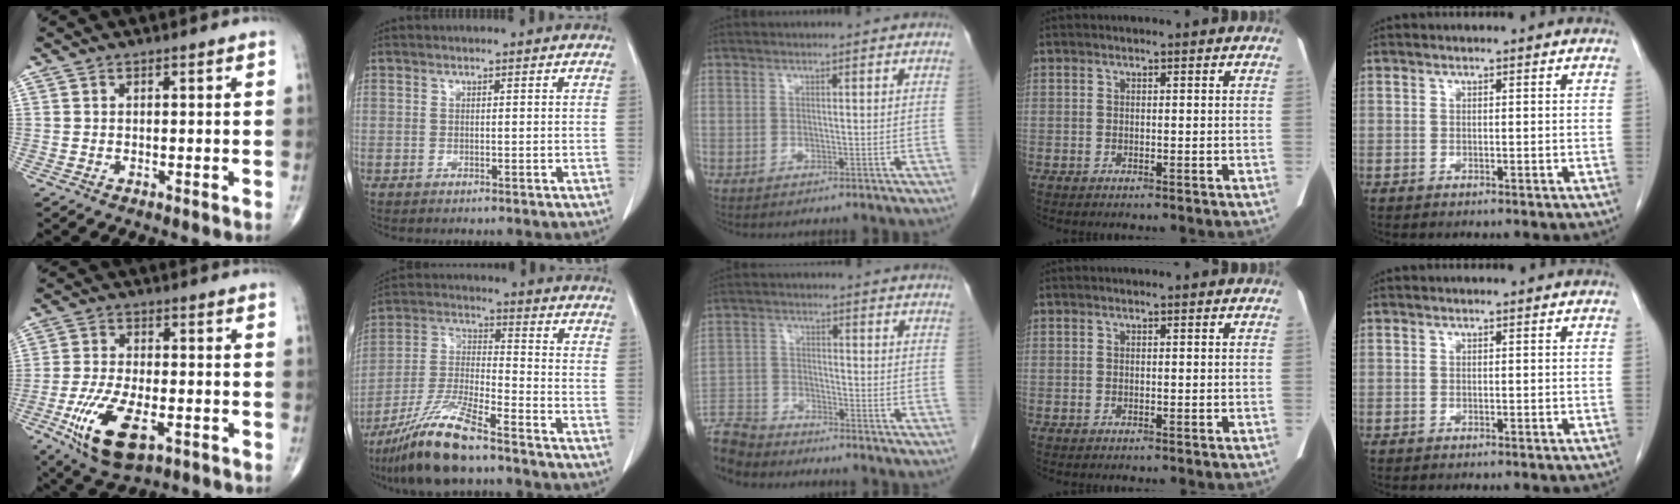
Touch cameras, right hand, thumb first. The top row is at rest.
{"thumb": {"total": 13.3, "force": [-5.1, 6.0, 10.7], "torque": [-0.211, 0.001, -0.085]}, "index": {"total": 12.3, "force": [-9.3, 1.2, 7.9], "torque": [-0.170, -0.023, -0.176]}, "middle": {"total": 7.9, "force": [-7.6, 1.6, 0.9], "torque": [-0.023, -0.004, -0.150]}}